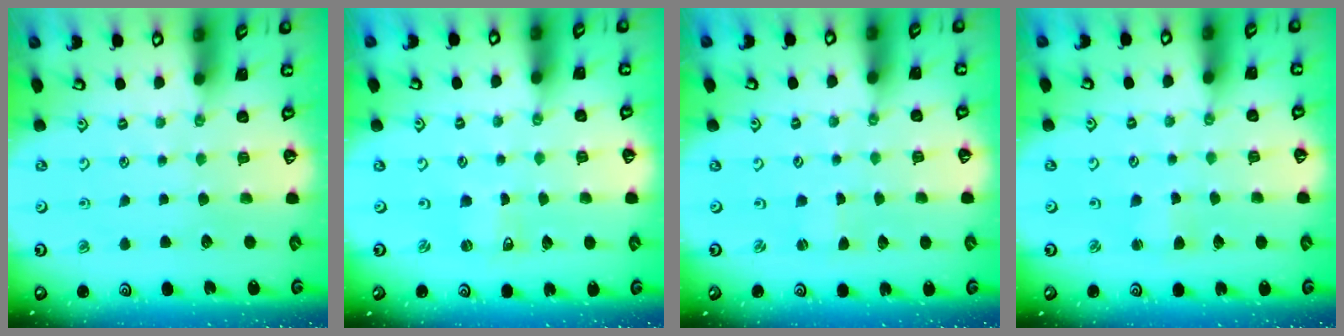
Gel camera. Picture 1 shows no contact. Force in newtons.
{"total": 0.6, "press": 0.6, "slide": 0.0}
{"total": 0.0}
{"total": 2.7, "press": 2.6, "slide": 0.4}